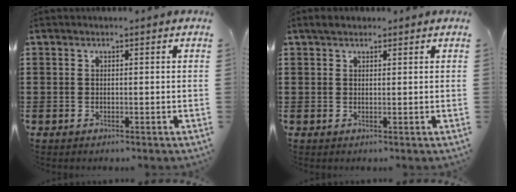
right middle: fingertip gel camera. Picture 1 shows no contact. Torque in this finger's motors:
{"motor_torque": [0.23, -0.16, 0.19, 0.05]}